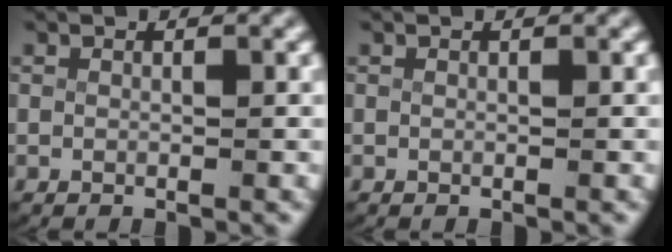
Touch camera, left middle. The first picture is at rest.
{"total": 0.0}